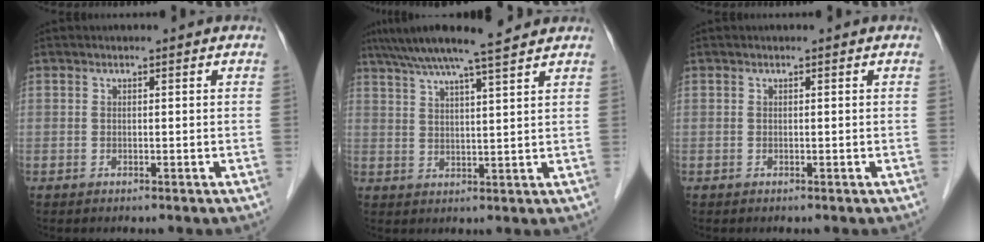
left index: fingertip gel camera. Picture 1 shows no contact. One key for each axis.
{"total": 11.6, "fx": 9.8, "fy": -0.1, "fz": 6.3, "tx": -0.108, "ty": 0.026, "tz": 0.146}
{"total": 0.0}